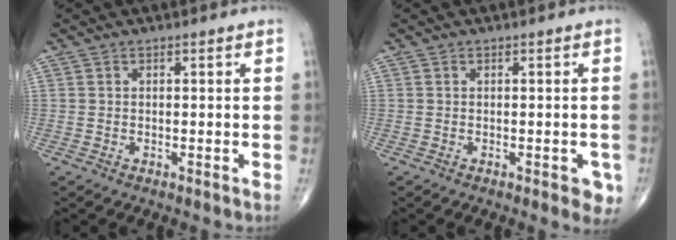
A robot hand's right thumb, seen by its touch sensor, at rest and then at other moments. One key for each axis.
{"total": 3.1, "fx": -1.3, "fy": 1.5, "fz": 2.4, "tx": -0.011, "ty": 0.000, "tz": -0.013}